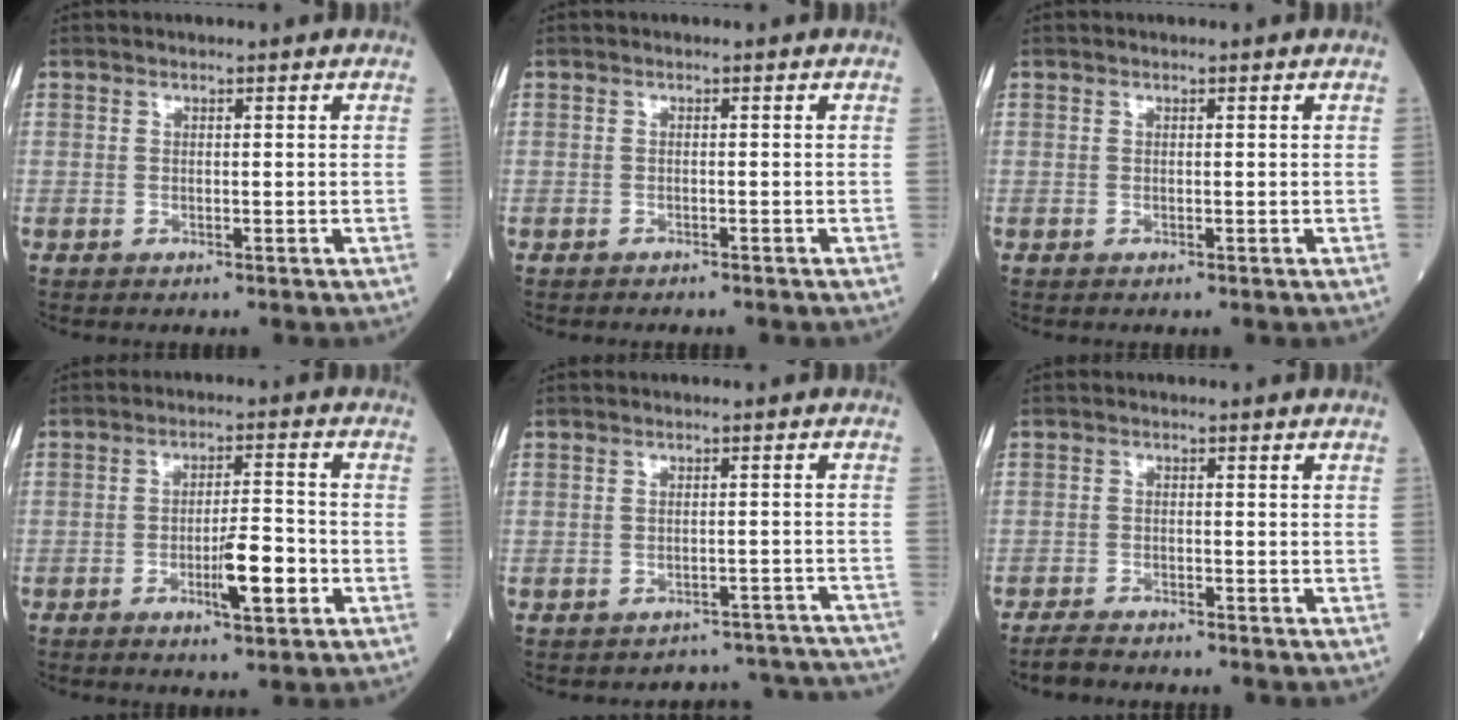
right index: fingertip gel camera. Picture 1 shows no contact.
{"total": 1.7, "force": [-1.6, 0.3, 0.5], "torque": [-0.012, -0.003, -0.019]}
{"total": 0.0}
{"total": 6.8, "force": [-2.5, 1.2, 6.2], "torque": [-0.100, 0.000, -0.038]}
{"total": 10.6, "force": [-10.3, 2.3, -0.6], "torque": [0.023, 0.038, -0.107]}
{"total": 3.2, "force": [-3.1, 0.3, 0.9], "torque": [-0.019, -0.010, -0.054]}